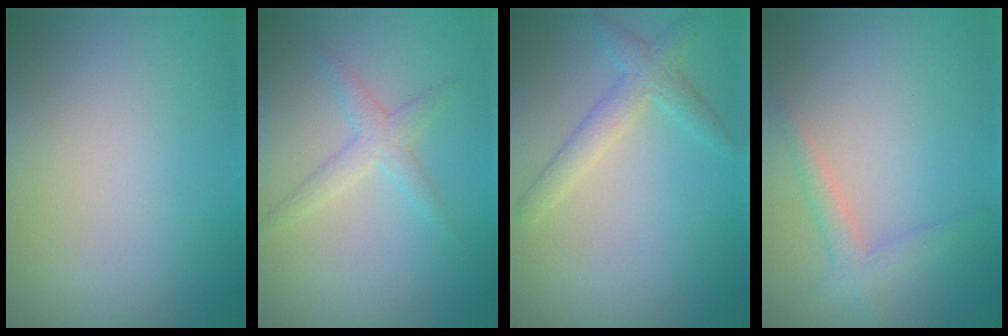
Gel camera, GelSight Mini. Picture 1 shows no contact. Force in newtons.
{"total": 2.2, "press": 2.2, "slide": 0.1}
{"total": 2.7, "press": 2.7, "slide": 0.1}
{"total": 2.1, "press": 2.1, "slide": 0.1}